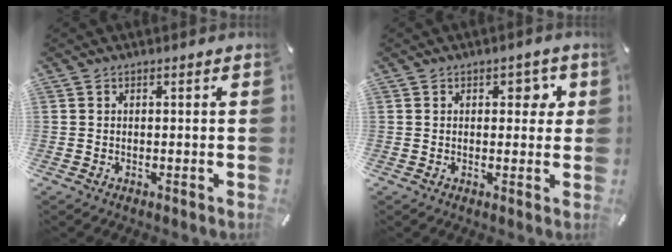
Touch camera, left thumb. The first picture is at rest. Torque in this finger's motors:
{"motor_torque": [0.72, 0.86, 0.38, -0.44, 0.08]}